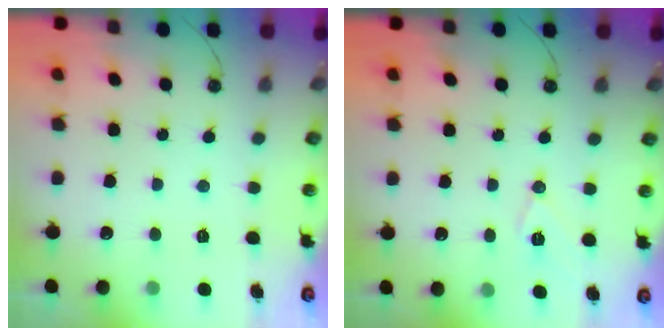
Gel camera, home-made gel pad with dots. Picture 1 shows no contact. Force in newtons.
{"total": 7.8, "press": 6.8, "slide": 3.9}